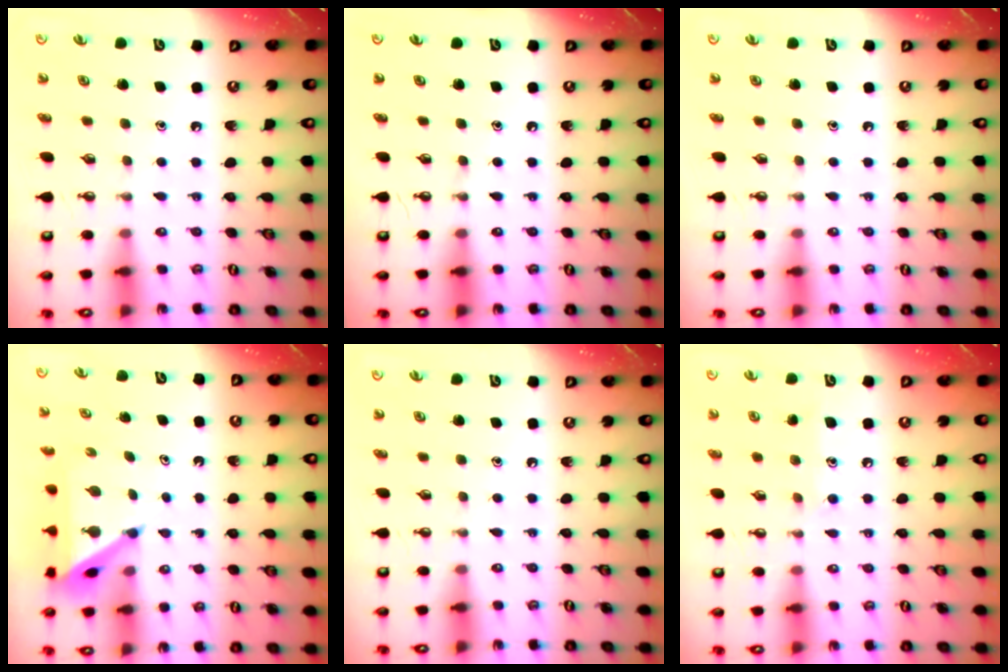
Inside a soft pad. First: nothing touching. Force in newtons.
{"total": 0.0}
{"total": 0.0}
{"total": 5.1, "press": 5.0, "slide": 0.4}
{"total": 0.0}
{"total": 7.0, "press": 7.0, "slide": 0.1}